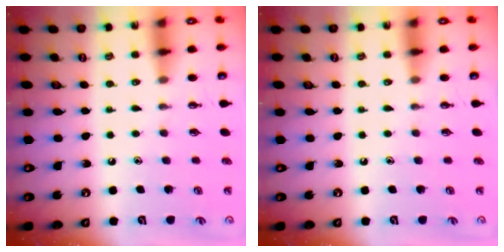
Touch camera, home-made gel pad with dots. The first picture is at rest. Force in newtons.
{"total": 0.0}